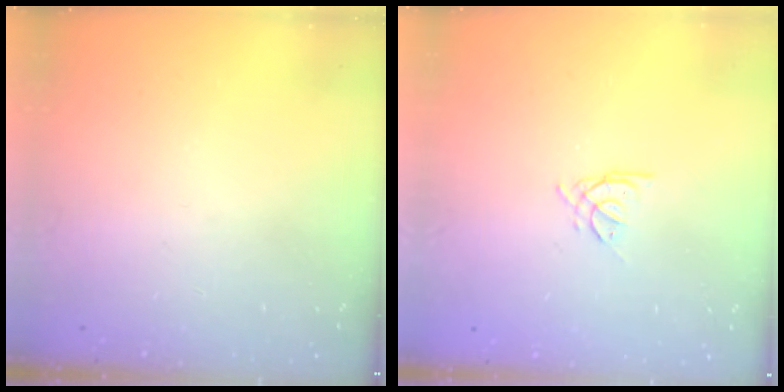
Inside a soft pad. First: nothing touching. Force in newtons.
{"total": 1.9, "press": 1.8, "slide": 0.5}